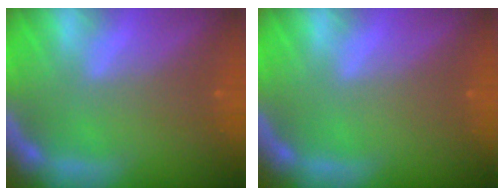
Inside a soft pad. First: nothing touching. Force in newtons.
{"total": 0.0}